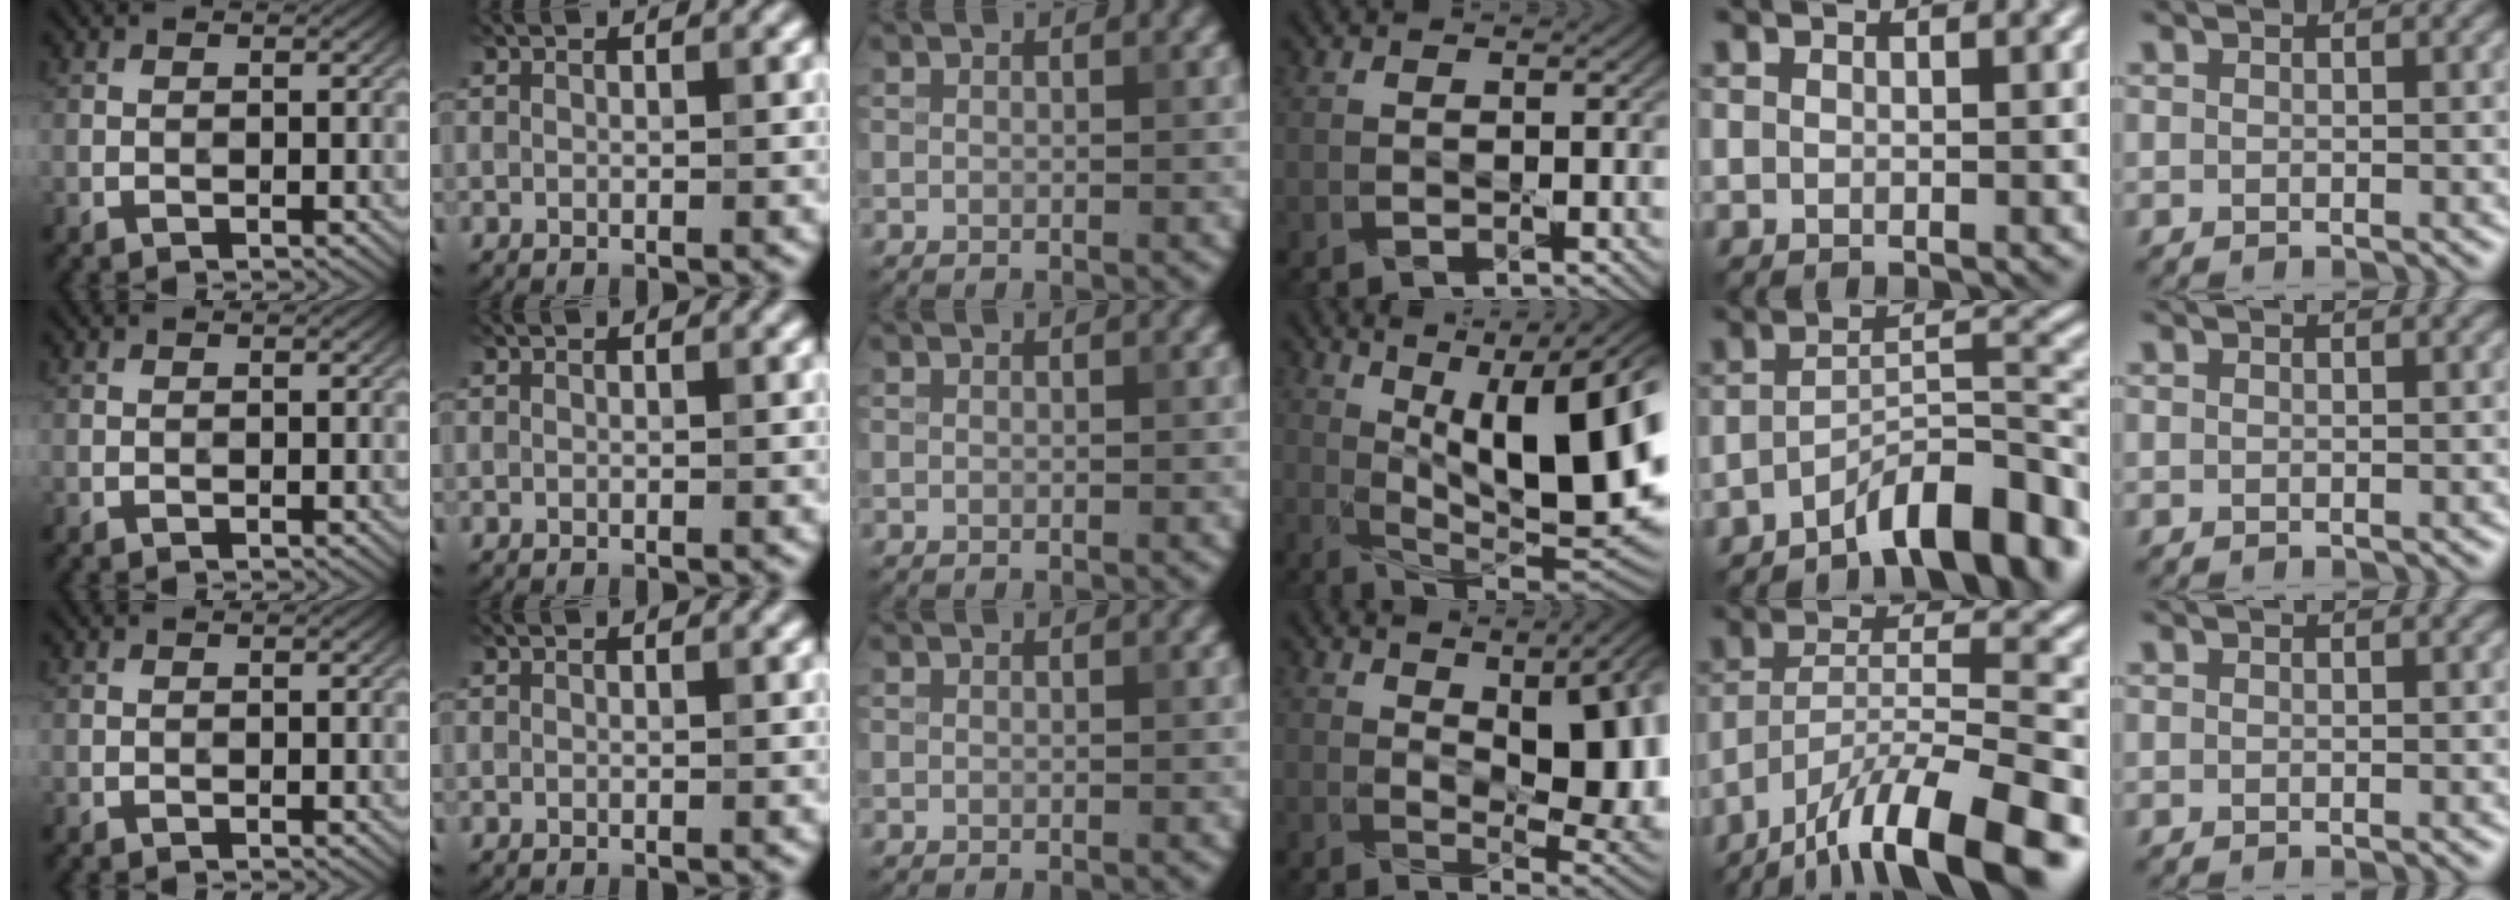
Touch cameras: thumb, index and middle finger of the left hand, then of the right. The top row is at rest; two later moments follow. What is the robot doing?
{"motion": "press", "object": "syringe"}